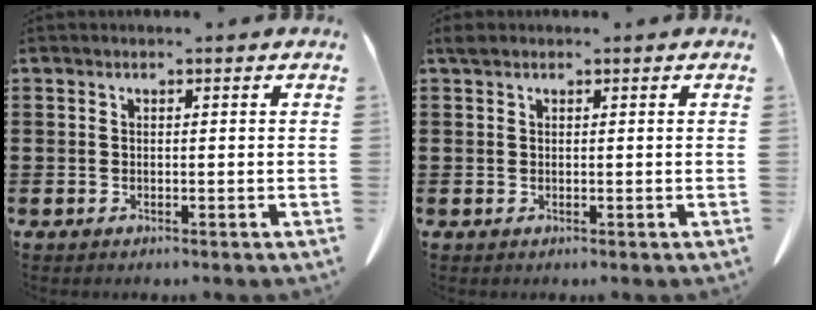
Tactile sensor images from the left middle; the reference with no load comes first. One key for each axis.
{"total": 1.0, "fx": 0.7, "fy": 0.6, "fz": 0.3, "tx": -0.011, "ty": 0.002, "tz": 0.014}